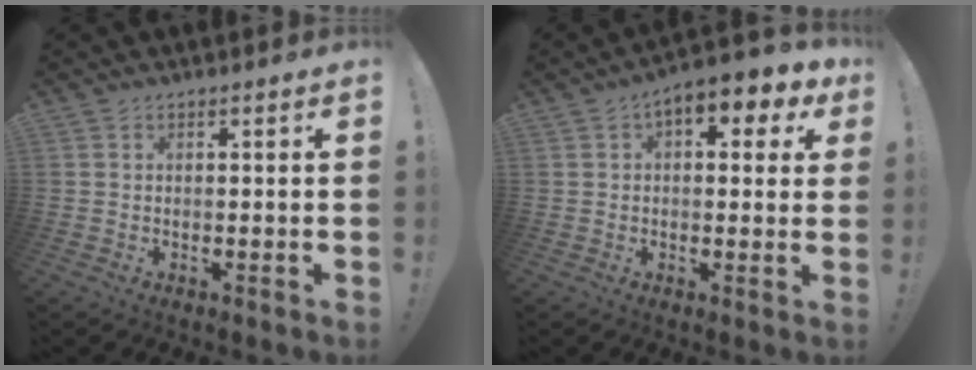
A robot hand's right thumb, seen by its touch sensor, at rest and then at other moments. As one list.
[{"total": 7.2, "force": [3.4, 3.6, 5.2], "torque": [-0.062, -0.014, 0.056]}]